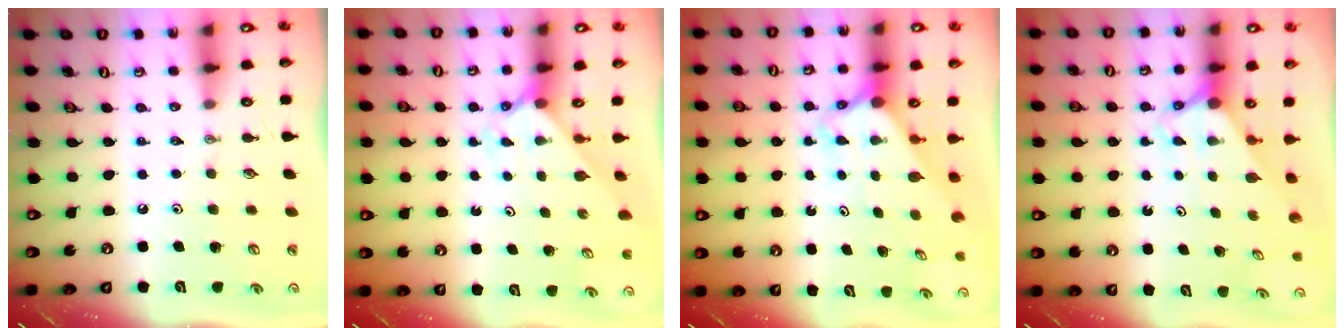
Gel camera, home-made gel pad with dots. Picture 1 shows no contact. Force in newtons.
{"total": 1.9, "press": 1.9, "slide": 0.2}
{"total": 3.1, "press": 3.1, "slide": 0.2}
{"total": 3.0, "press": 3.0, "slide": 0.0}